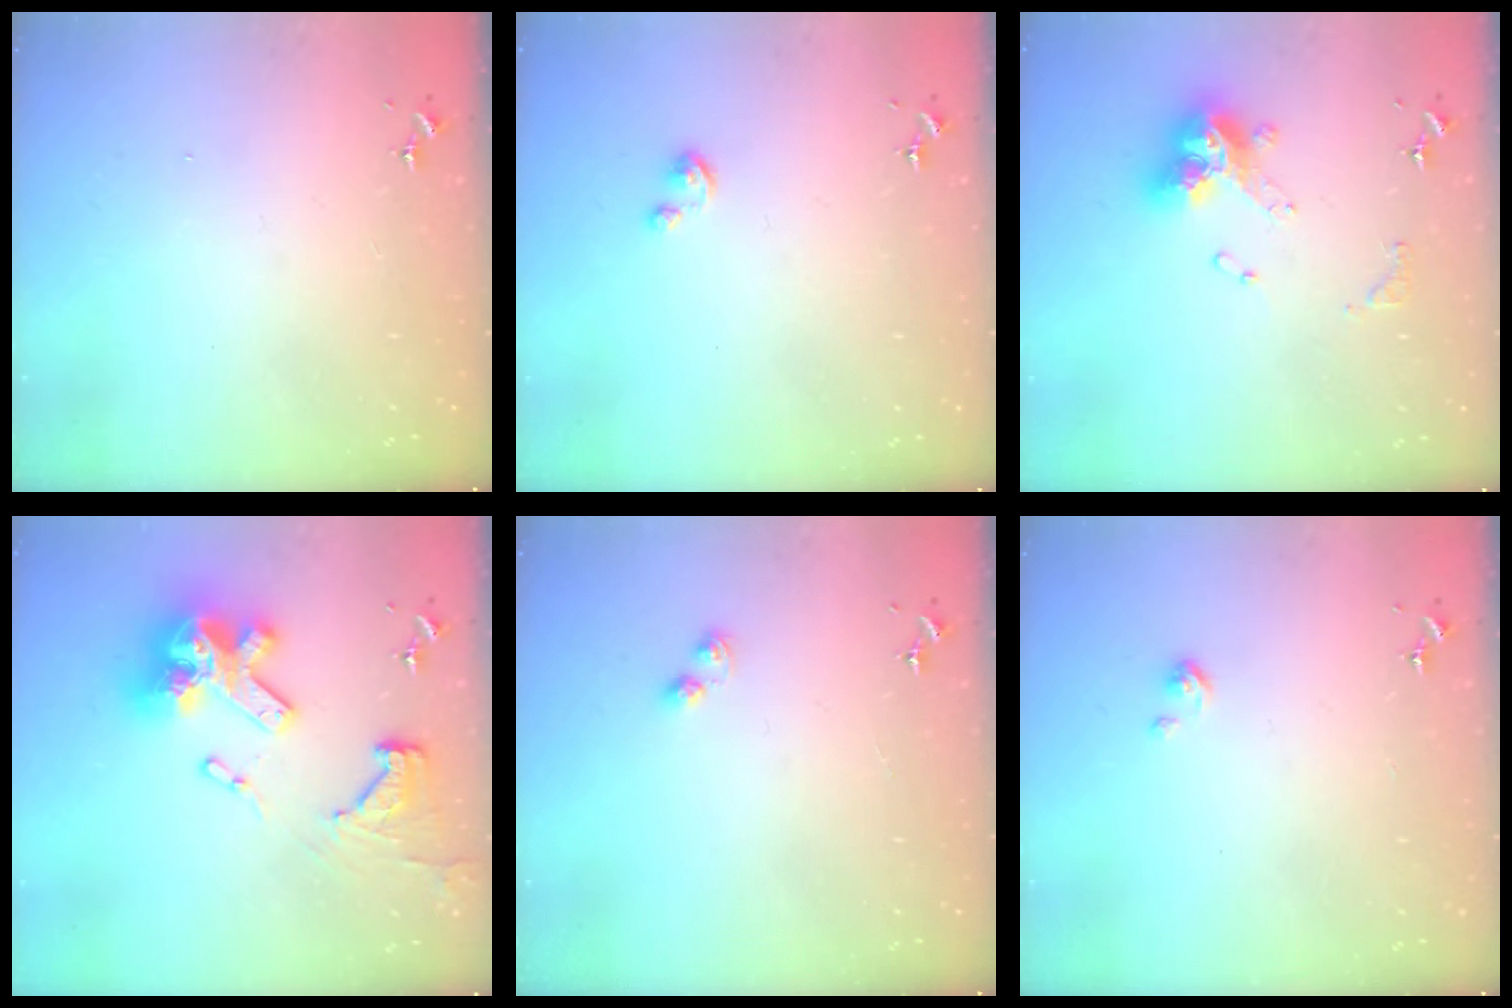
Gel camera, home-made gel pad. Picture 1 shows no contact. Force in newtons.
{"total": 2.8, "press": 2.8, "slide": 0.2}
{"total": 14.5, "press": 14.4, "slide": 1.6}
{"total": 25.6, "press": 25.5, "slide": 2.1}
{"total": 2.9, "press": 2.8, "slide": 0.5}
{"total": 3.0, "press": 3.0, "slide": 0.3}